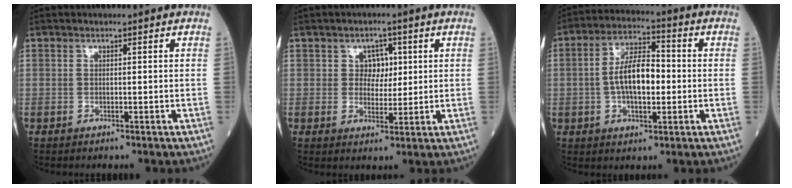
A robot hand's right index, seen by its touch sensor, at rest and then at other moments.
{"total": 3.6, "force": [1.1, 2.8, 2.0], "torque": [-0.021, 0.004, 0.019]}
{"total": 9.2, "force": [-0.6, 3.7, 8.4], "torque": [-0.161, 0.016, -0.012]}